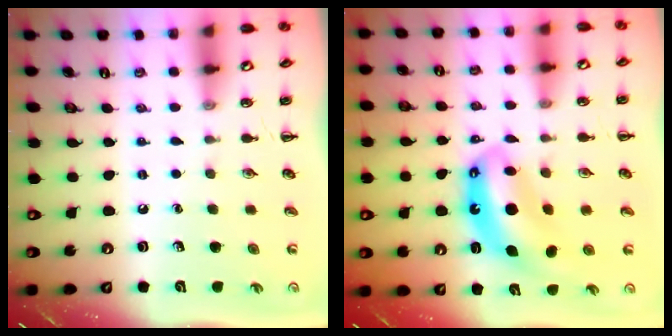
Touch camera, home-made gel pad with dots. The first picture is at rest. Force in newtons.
{"total": 11.2, "press": 10.8, "slide": 3.0}